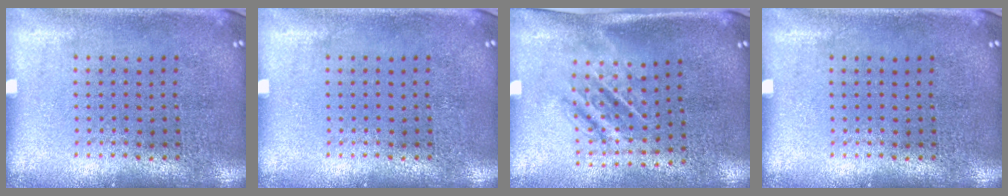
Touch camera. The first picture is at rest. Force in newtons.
{"total": 0.0}
{"total": 1.7, "press": 1.3, "slide": 1.1}
{"total": 0.0}